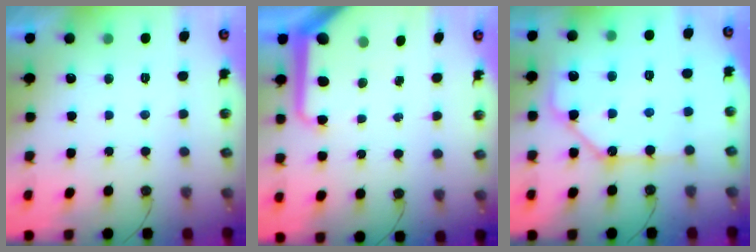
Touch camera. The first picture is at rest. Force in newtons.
{"total": 11.9, "press": 11.9, "slide": 1.4}
{"total": 14.0, "press": 14.0, "slide": 1.5}